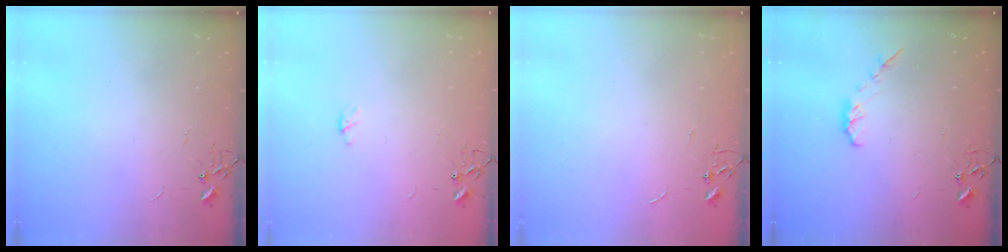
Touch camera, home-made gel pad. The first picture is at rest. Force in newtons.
{"total": 2.9, "press": 2.9, "slide": 0.4}
{"total": 0.0}
{"total": 5.4, "press": 5.3, "slide": 0.7}